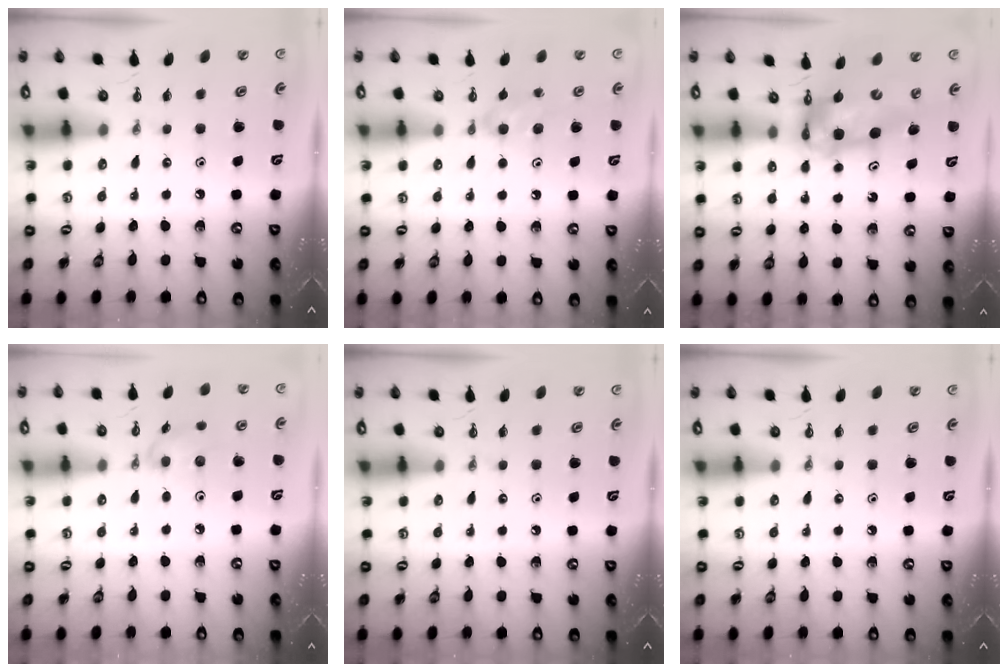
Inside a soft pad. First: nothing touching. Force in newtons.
{"total": 6.3, "press": 6.2, "slide": 1.4}
{"total": 11.2, "press": 11.1, "slide": 1.0}
{"total": 5.8, "press": 5.7, "slide": 1.4}
{"total": 0.0}
{"total": 0.0}